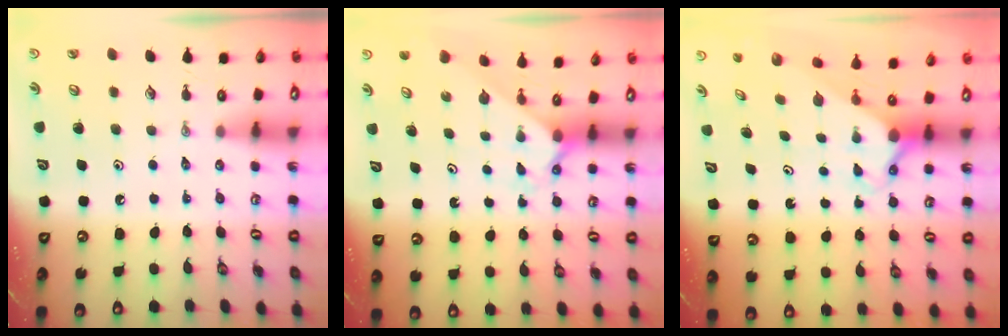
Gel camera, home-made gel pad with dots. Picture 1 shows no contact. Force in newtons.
{"total": 2.1, "press": 2.1, "slide": 0.3}
{"total": 2.7, "press": 2.7, "slide": 0.2}